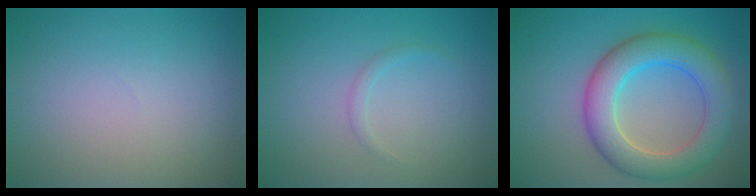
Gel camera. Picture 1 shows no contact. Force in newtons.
{"total": 0.8, "press": 0.7, "slide": 0.1}
{"total": 6.7, "press": 6.7, "slide": 0.0}